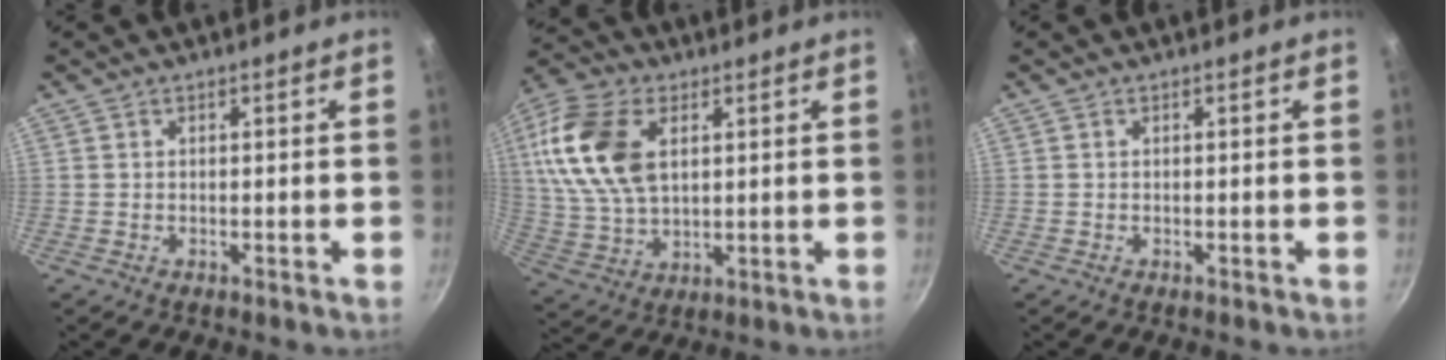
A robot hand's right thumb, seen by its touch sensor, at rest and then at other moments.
{"total": 17.8, "force": [4.8, 11.0, 13.2], "torque": [-0.253, -0.004, 0.094]}
{"total": 0.0}